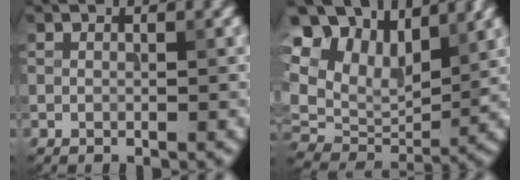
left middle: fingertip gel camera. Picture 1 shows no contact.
{"total": 14.0, "force": [7.1, 8.9, 8.1], "torque": [-0.203, 0.033, 0.129]}